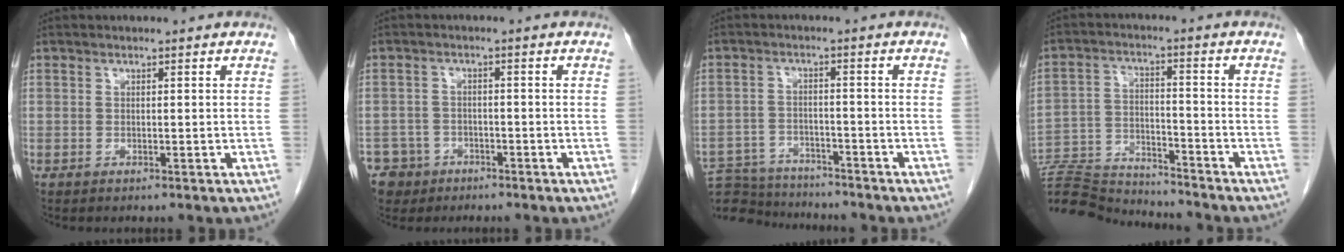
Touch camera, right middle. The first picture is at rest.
{"total": 5.8, "force": [-3.7, 4.5, 0.2], "torque": [-0.004, 0.008, -0.061]}
{"total": 12.1, "force": [-11.5, 2.8, 2.6], "torque": [-0.050, 0.005, -0.174]}
{"total": 15.6, "force": [-15.2, 1.1, 3.4], "torque": [-0.062, 0.009, -0.251]}